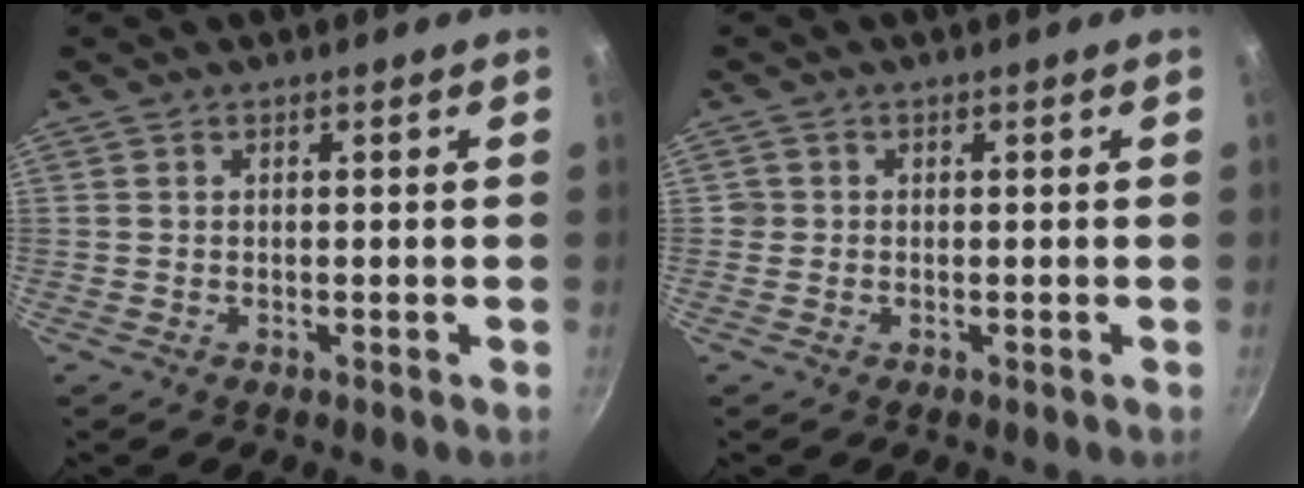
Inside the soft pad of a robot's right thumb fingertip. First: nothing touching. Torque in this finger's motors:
{"motor_torque": [0.51, 0.45, 0.51, 0.22, -0.03]}